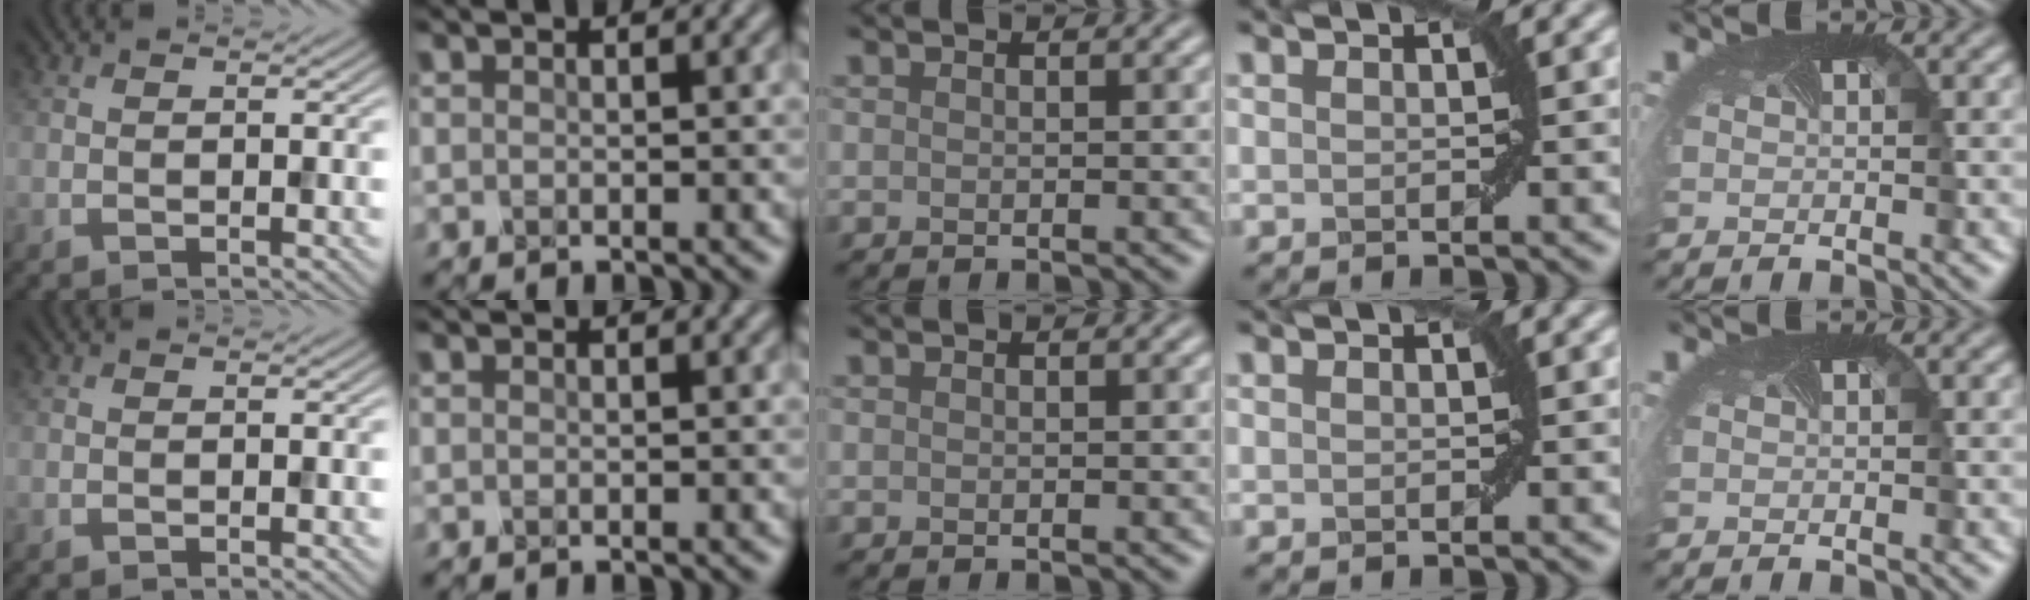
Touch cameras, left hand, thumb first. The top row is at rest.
{}